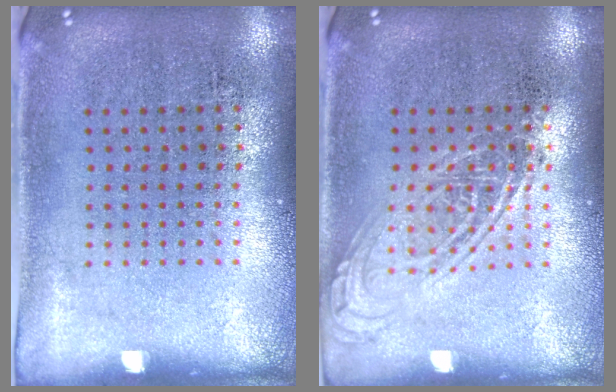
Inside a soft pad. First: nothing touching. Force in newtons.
{"total": 2.4, "press": 2.3, "slide": 0.3}